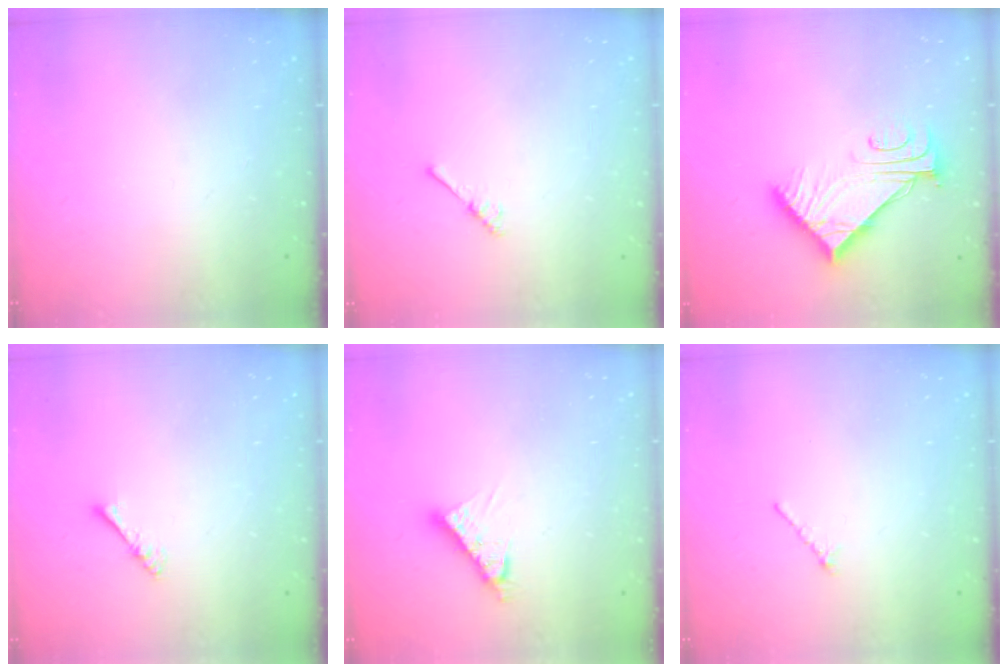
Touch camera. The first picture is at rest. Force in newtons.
{"total": 3.0, "press": 3.0, "slide": 0.3}
{"total": 10.3, "press": 10.2, "slide": 0.9}
{"total": 3.5, "press": 3.5, "slide": 0.6}
{"total": 5.9, "press": 5.9, "slide": 0.5}
{"total": 0.8, "press": 0.7, "slide": 0.4}